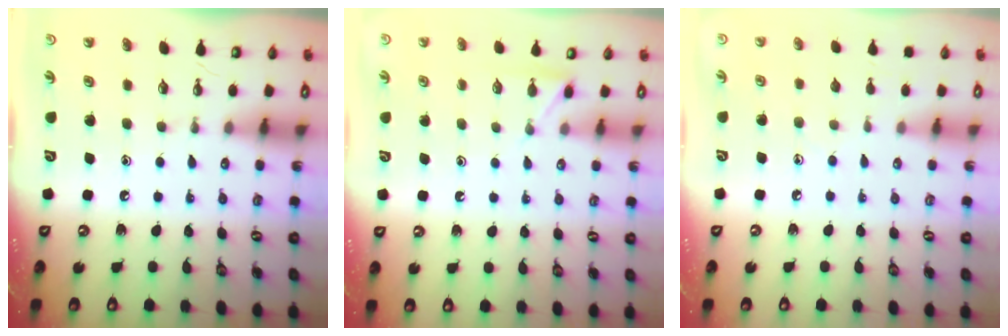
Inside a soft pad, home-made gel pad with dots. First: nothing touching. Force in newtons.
{"total": 3.9, "press": 3.9, "slide": 0.4}
{"total": 5.3, "press": 5.3, "slide": 0.6}